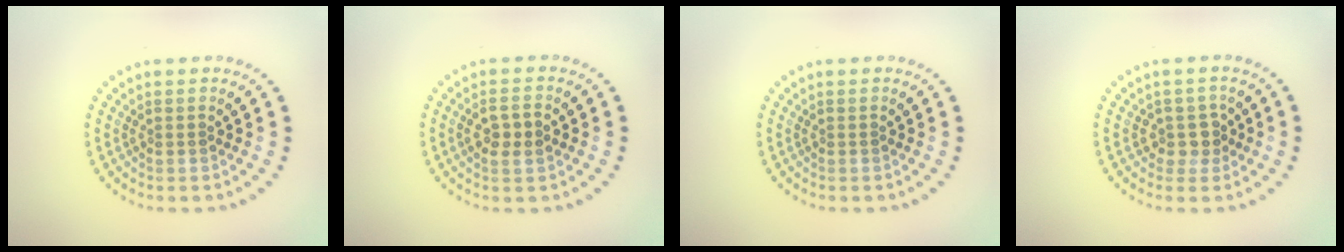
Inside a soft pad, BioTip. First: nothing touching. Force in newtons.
{"total": 2.5, "press": 2.4, "slide": 0.3}
{"total": 0.0}
{"total": 2.0, "press": 1.6, "slide": 1.3}